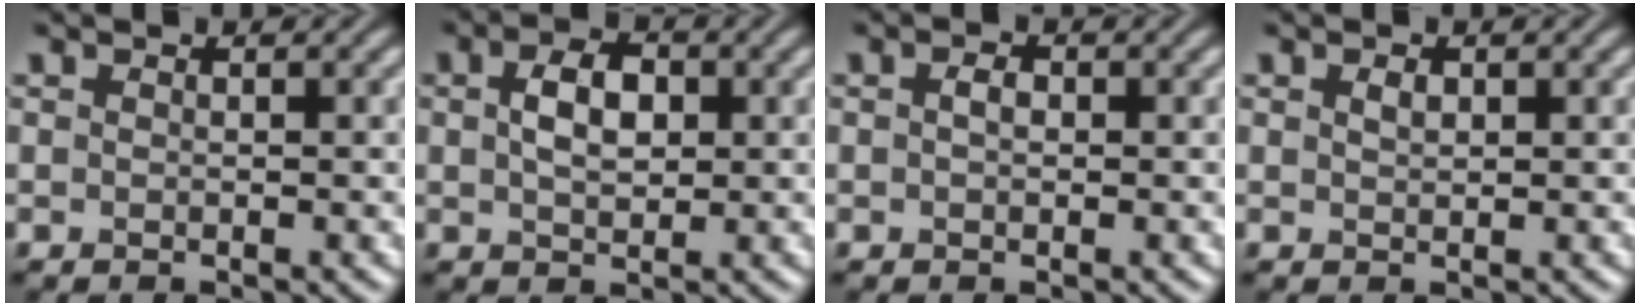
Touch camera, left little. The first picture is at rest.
{"total": 3.6, "force": [0.7, 2.2, 2.8], "torque": [-0.055, 0.005, 0.011]}
{"total": 1.1, "force": [0.1, 0.7, 0.9], "torque": [-0.016, 0.002, -0.001]}
{"total": 0.9, "force": [0.4, 0.5, 0.6], "torque": [-0.013, 0.001, 0.009]}